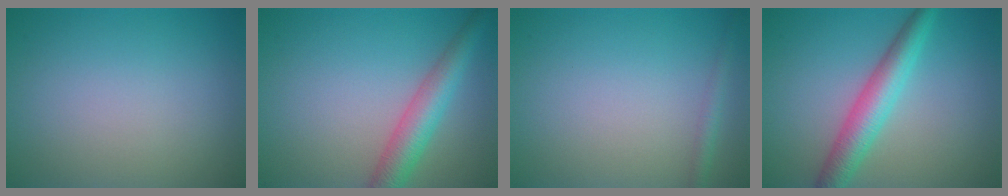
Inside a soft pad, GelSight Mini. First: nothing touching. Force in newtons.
{"total": 4.5, "press": 4.5, "slide": 0.1}
{"total": 1.3, "press": 1.3, "slide": 0.0}
{"total": 4.5, "press": 4.5, "slide": 0.1}